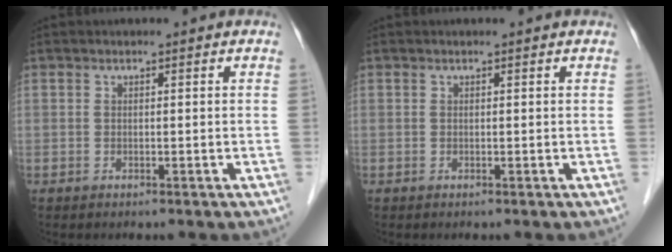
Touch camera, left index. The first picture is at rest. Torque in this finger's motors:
{"motor_torque": [0.30, -0.07, -0.05, -0.01]}